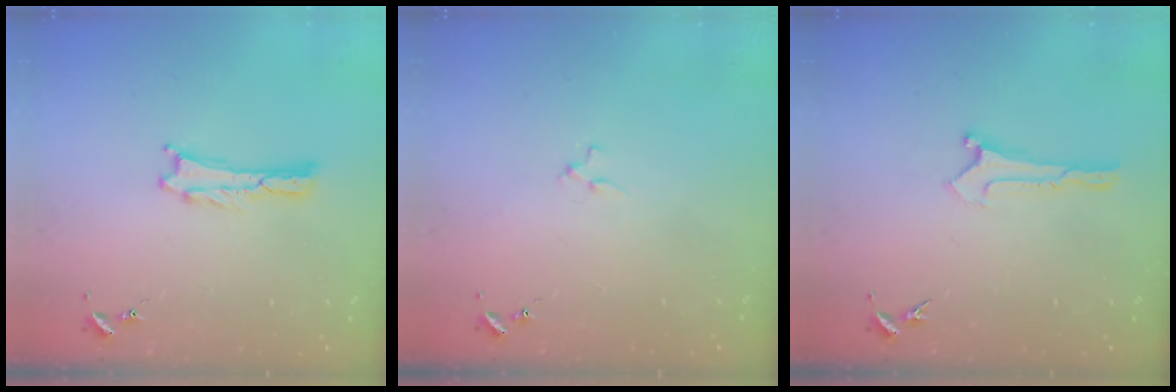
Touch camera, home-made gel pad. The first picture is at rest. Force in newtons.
{"total": 0.9, "press": 0.9, "slide": 0.2}
{"total": 0.0}